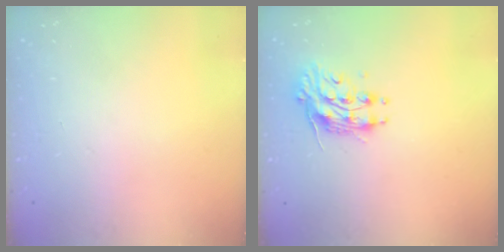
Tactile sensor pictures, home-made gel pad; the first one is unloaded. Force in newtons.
{"total": 10.9, "press": 10.9, "slide": 0.5}